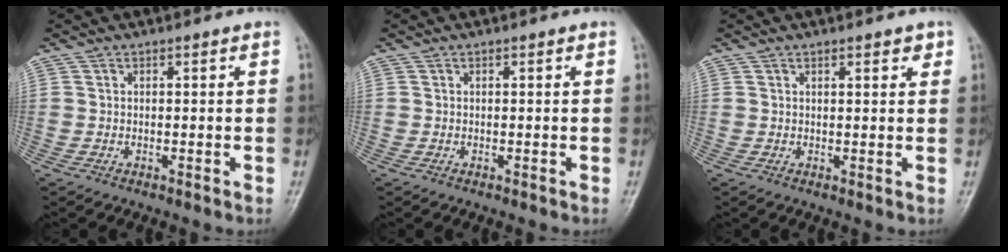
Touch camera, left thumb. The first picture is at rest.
{"total": 0.0}
{"total": 2.3, "force": [1.4, 0.8, 1.6], "torque": [-0.014, -0.006, 0.017]}